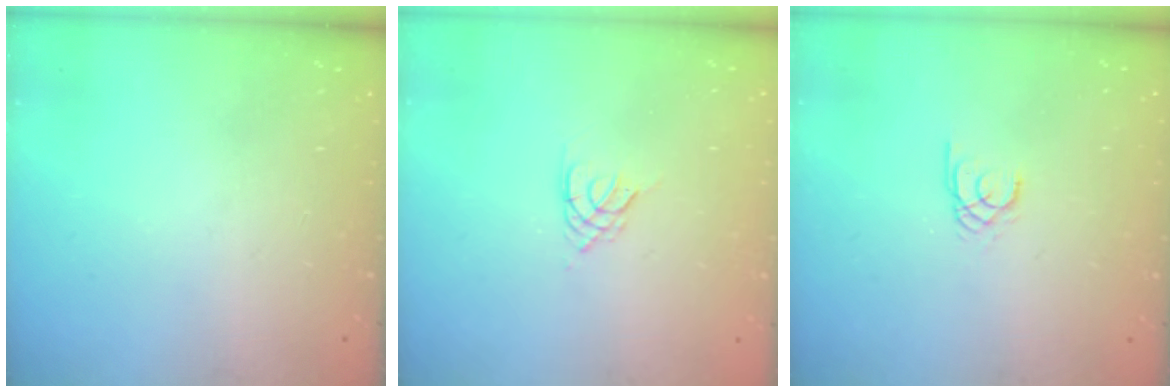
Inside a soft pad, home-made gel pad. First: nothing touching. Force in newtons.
{"total": 2.1, "press": 2.1, "slide": 0.4}
{"total": 1.5, "press": 1.5, "slide": 0.1}